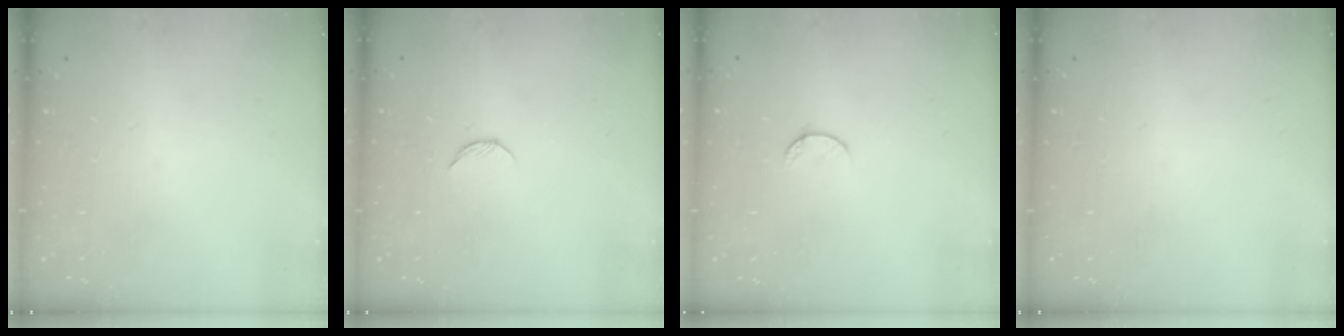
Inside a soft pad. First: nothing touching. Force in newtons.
{"total": 3.7, "press": 3.6, "slide": 0.4}
{"total": 6.0, "press": 5.9, "slide": 0.6}
{"total": 0.0}